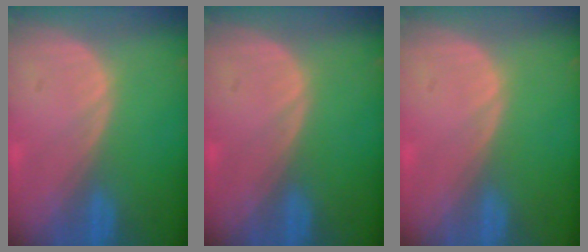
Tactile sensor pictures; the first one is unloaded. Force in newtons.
{"total": 0.0}
{"total": 0.0}